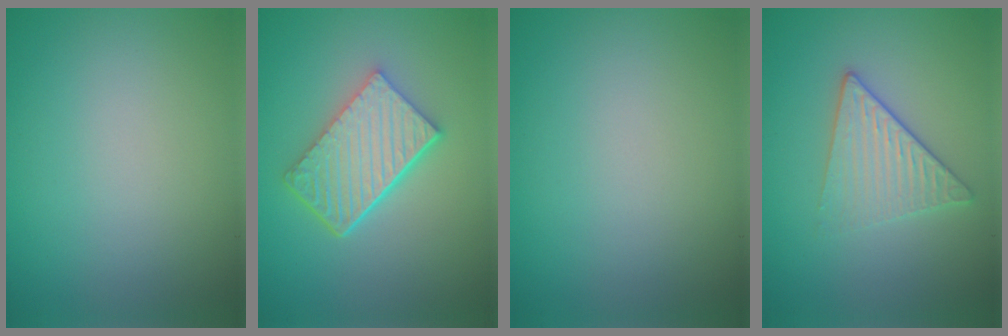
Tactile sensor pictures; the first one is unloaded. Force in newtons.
{"total": 6.1, "press": 4.4, "slide": 4.2}
{"total": 0.0}
{"total": 3.3, "press": 2.9, "slide": 1.5}